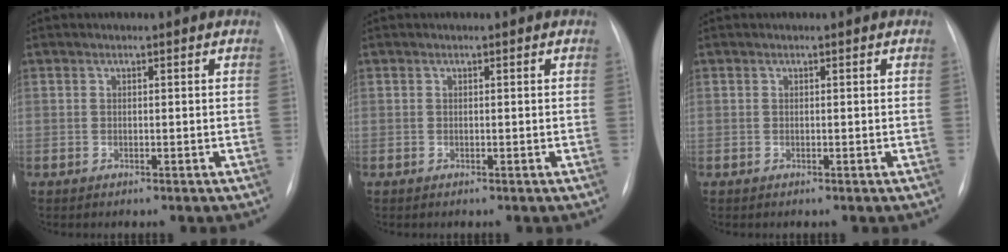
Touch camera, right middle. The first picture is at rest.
{"total": 0.0}
{"total": 0.0}